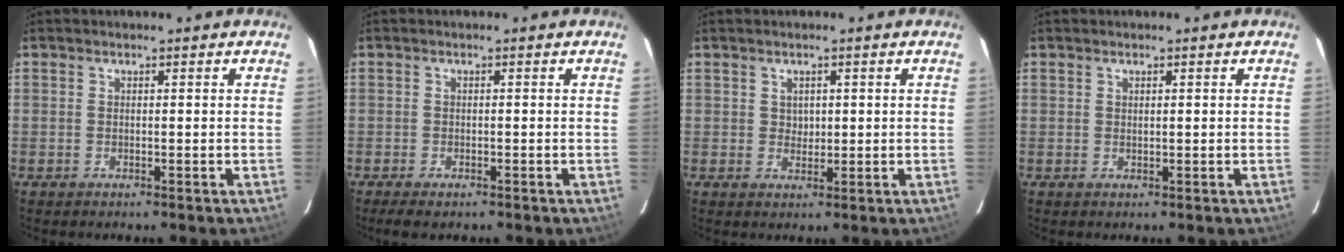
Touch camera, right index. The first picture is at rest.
{"total": 3.2, "force": [-2.4, 1.1, 1.9], "torque": [-0.044, -0.012, -0.040]}
{"total": 2.1, "force": [0.5, 1.8, 0.8], "torque": [-0.007, 0.004, 0.012]}
{"total": 0.6, "force": [0.3, 0.3, 0.4], "torque": [-0.008, 0.003, 0.007]}